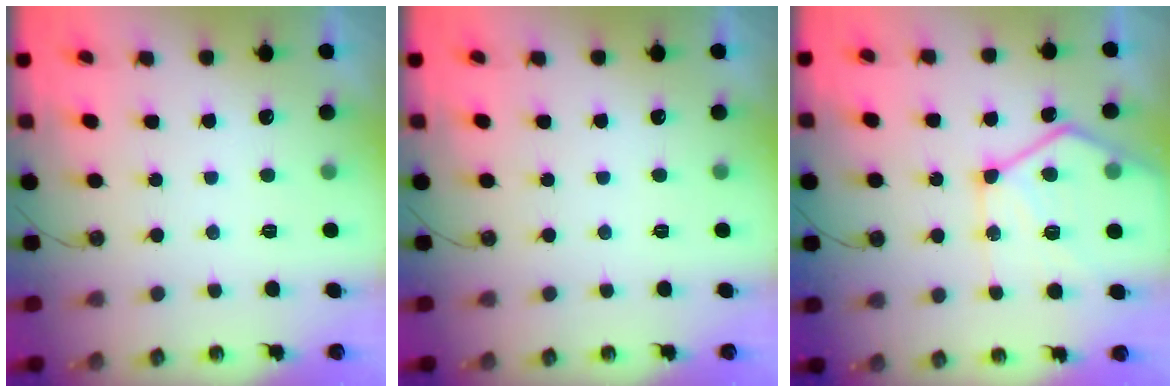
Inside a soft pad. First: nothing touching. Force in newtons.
{"total": 0.0}
{"total": 17.8, "press": 17.6, "slide": 2.2}